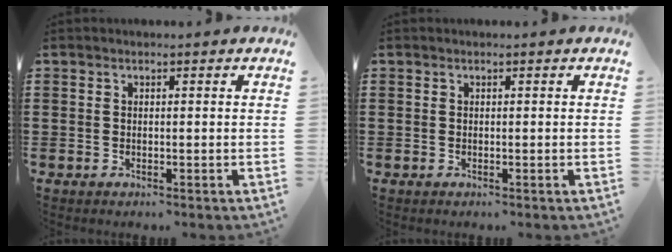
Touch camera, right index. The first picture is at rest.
{"total": 0.0}